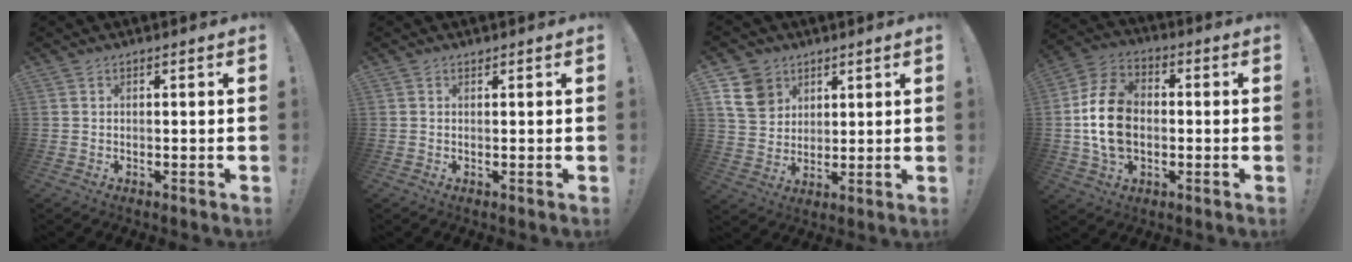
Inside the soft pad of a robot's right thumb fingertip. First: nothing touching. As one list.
[{"total": 0.6, "force": [0.6, -0.2, -0.1], "torque": [0.010, -0.005, 0.010]}, {"total": 10.9, "force": [5.5, 8.6, 3.6], "torque": [-0.053, -0.024, 0.113]}, {"total": 15.8, "force": [-1.1, 11.6, 10.7], "torque": [-0.198, 0.012, -0.018]}]